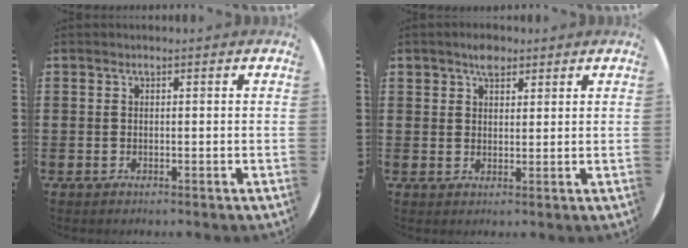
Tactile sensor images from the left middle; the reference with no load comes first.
{"total": 2.7, "force": [2.2, 1.4, 0.8], "torque": [-0.003, -0.002, 0.037]}